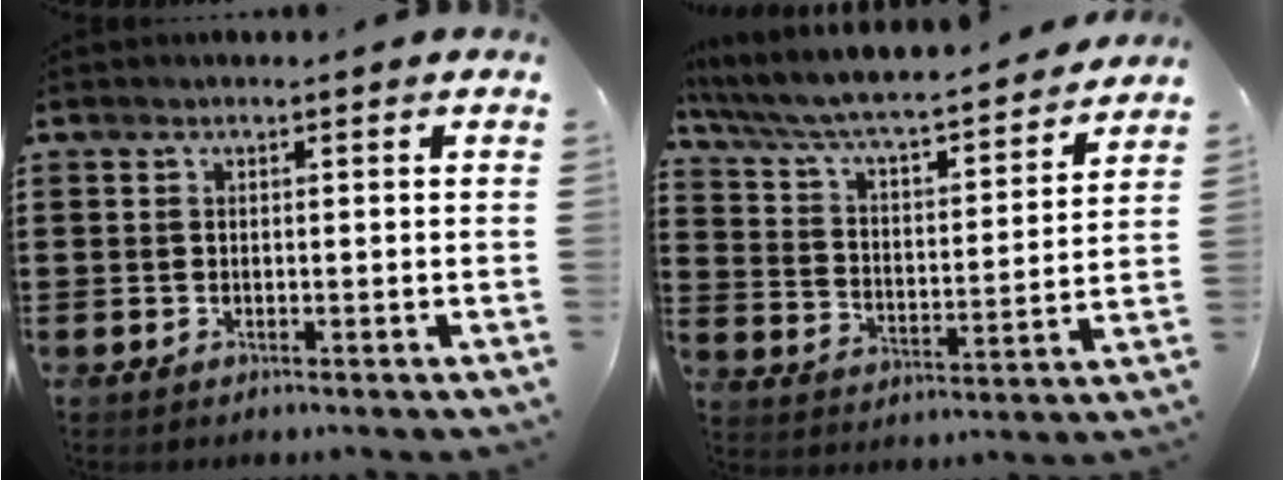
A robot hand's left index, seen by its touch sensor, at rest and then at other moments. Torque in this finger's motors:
{"motor_torque": [1.47, -0.67, 1.05, 0.17]}